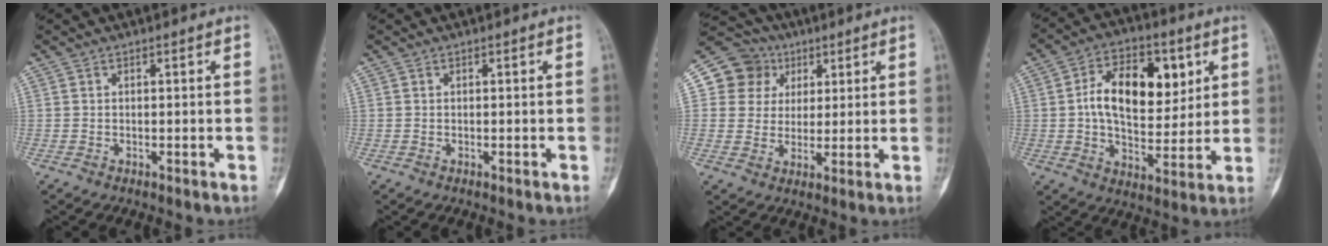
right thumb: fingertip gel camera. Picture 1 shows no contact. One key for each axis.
{"total": 0.0}
{"total": 9.8, "fx": 3.4, "fy": 9.1, "fz": 1.6, "tx": 0.013, "ty": 0.003, "tz": 0.055}
{"total": 16.8, "fx": 4.1, "fy": 10.0, "fz": 12.8, "tx": -0.168, "ty": -0.004, "tz": 0.067}